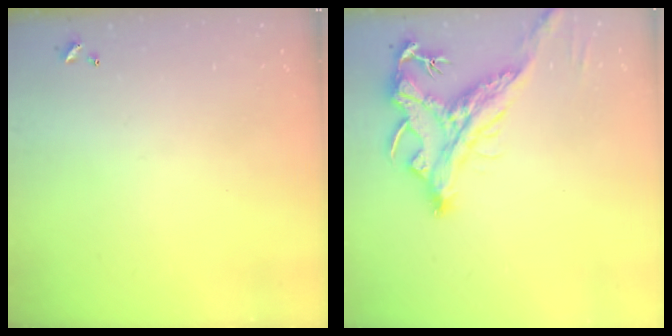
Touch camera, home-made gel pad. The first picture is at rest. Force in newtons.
{"total": 4.4, "press": 4.2, "slide": 1.5}